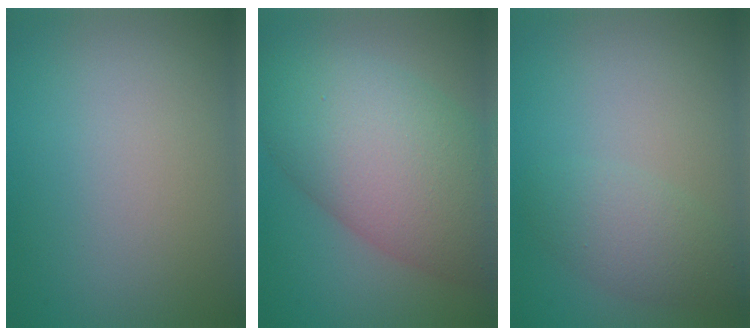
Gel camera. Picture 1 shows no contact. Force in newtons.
{"total": 11.3, "press": 11.3, "slide": 0.4}
{"total": 2.9, "press": 2.9, "slide": 0.2}